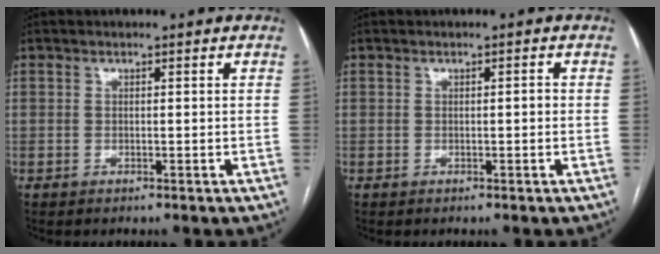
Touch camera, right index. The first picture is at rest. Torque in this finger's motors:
{"motor_torque": [0.17, 0.08, 0.18, 0.02]}